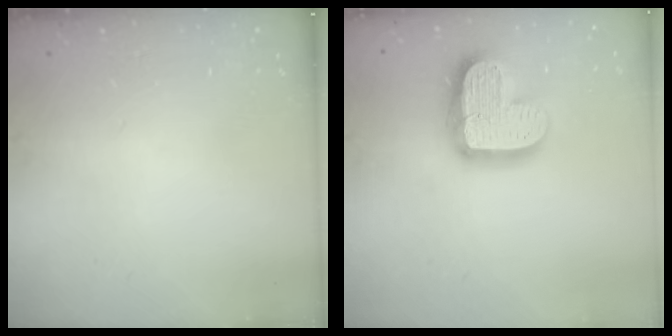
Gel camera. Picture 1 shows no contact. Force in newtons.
{"total": 17.7, "press": 17.7, "slide": 1.5}